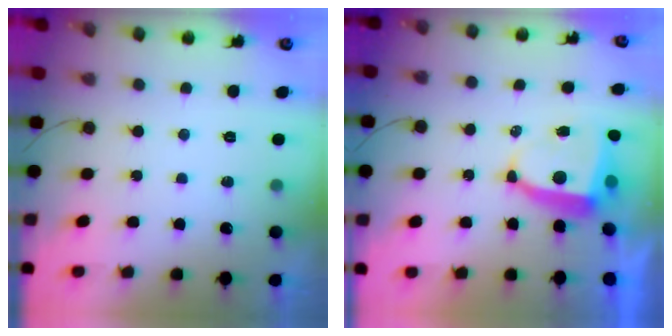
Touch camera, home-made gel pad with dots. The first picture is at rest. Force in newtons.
{"total": 7.0, "press": 7.0, "slide": 0.8}